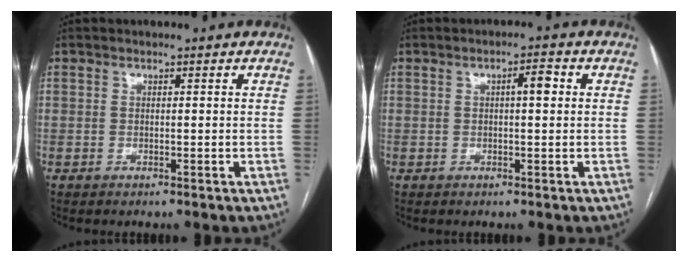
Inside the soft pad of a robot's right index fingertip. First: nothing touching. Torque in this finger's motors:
{"motor_torque": [0.04, -0.01, 0.03, 0.02]}